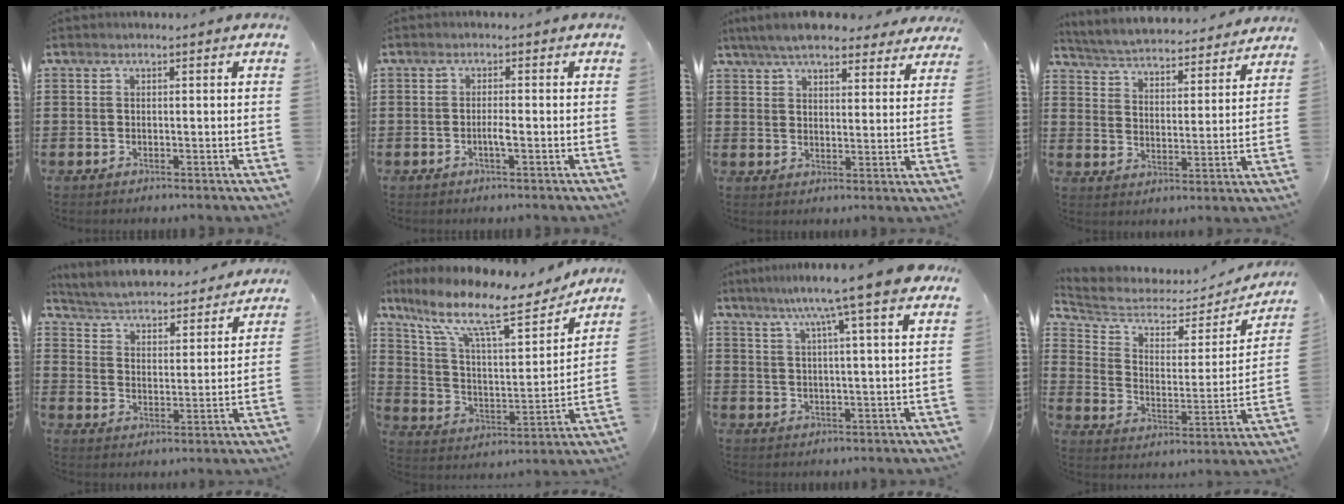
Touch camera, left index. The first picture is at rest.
{"total": 1.7, "force": [-0.6, 0.2, 1.6], "torque": [-0.030, 0.001, -0.010]}
{"total": 6.9, "force": [6.2, 1.3, 2.7], "torque": [-0.073, -0.010, 0.116]}
{"total": 4.4, "force": [4.4, -0.2, 0.4], "torque": [-0.033, -0.037, 0.071]}
{"total": 3.5, "force": [3.5, 0.0, 0.5], "torque": [-0.033, -0.036, 0.050]}
{"total": 14.5, "force": [10.7, 3.1, 9.2], "torque": [-0.199, -0.060, 0.177]}
{"total": 9.6, "force": [6.9, -0.3, 6.6], "torque": [-0.132, -0.020, 0.112]}
{"total": 5.6, "force": [4.8, 2.4, 1.7], "torque": [-0.063, -0.033, 0.077]}